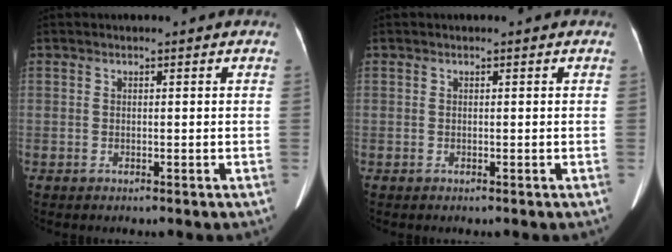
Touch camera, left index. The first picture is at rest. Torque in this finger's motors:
{"motor_torque": [0.10, -0.02, 0.02, 0.01]}